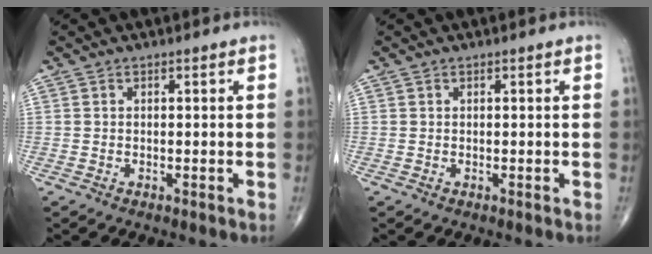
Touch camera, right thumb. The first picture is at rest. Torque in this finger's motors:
{"motor_torque": [0.01, 0.22, 0.21, -0.14, -0.02]}